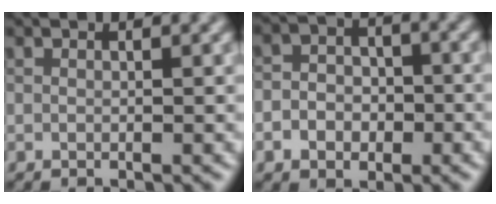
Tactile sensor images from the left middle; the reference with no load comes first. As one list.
[{"total": 3.9, "force": [-1.2, 3.2, 2.0], "torque": [-0.017, -0.008, -0.034]}]